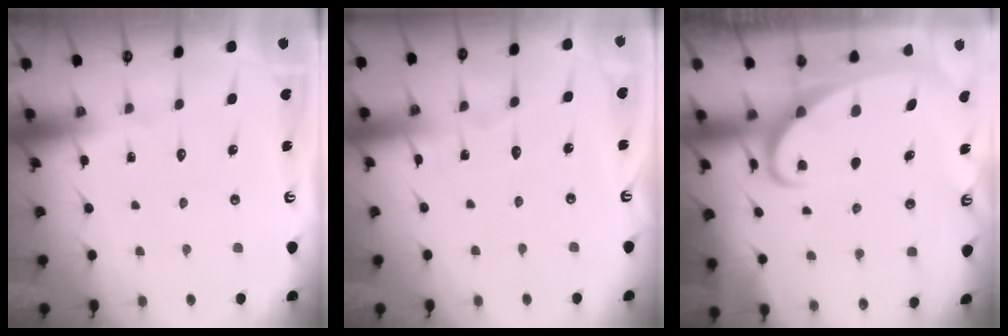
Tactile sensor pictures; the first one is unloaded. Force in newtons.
{"total": 2.8, "press": 2.8, "slide": 0.1}
{"total": 3.5, "press": 3.5, "slide": 0.4}